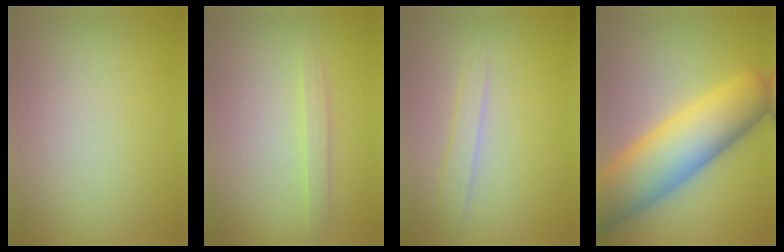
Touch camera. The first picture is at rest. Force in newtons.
{"total": 1.4, "press": 1.4, "slide": 0.0}
{"total": 1.5, "press": 1.5, "slide": 0.1}
{"total": 10.8, "press": 10.7, "slide": 0.4}